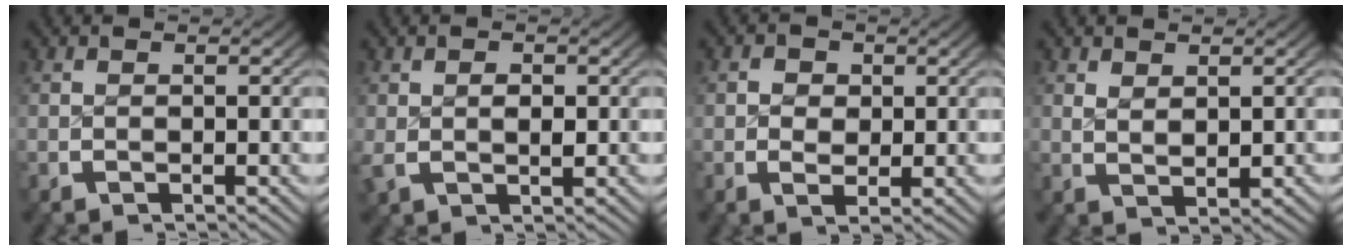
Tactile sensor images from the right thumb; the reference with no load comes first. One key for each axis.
{"total": 1.9, "fx": 0.3, "fy": 1.2, "fz": 1.4, "tx": -0.034, "ty": -0.008, "tz": 0.014}
{"total": 2.2, "fx": 0.2, "fy": 1.6, "fz": 1.4, "tx": -0.025, "ty": -0.012, "tz": 0.009}
{"total": 1.5, "fx": 1.1, "fy": 0.5, "fz": 0.9, "tx": -0.012, "ty": -0.005, "tz": 0.032}